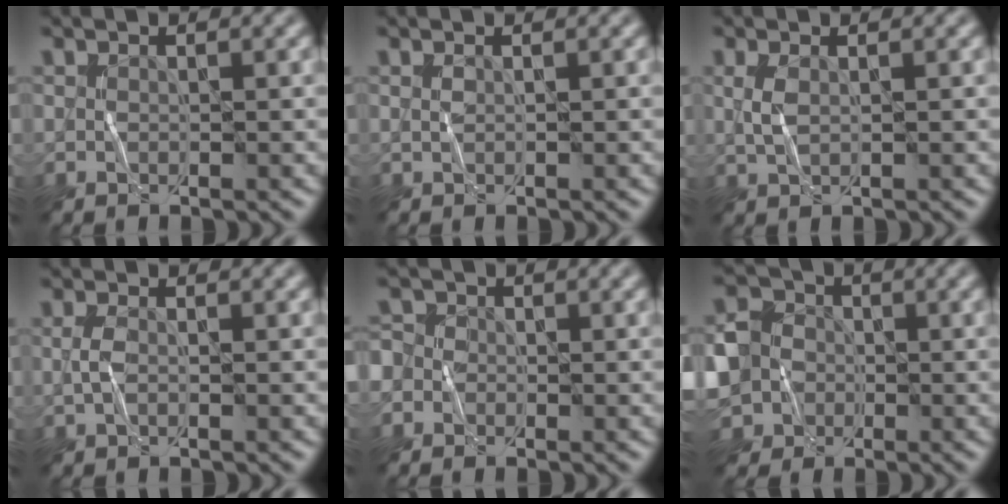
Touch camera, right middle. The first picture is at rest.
{"total": 0.5, "force": [0.2, 0.2, 0.4], "torque": [-0.013, 0.003, 0.003]}
{"total": 1.6, "force": [0.5, 0.7, 1.4], "torque": [-0.036, 0.000, 0.011]}
{"total": 1.4, "force": [0.0, 0.7, 1.2], "torque": [-0.033, 0.000, -0.003]}
{"total": 3.0, "force": [-1.2, 2.7, 0.7], "torque": [0.000, 0.010, -0.044]}
{"total": 10.3, "force": [-3.6, 9.0, 3.7], "torque": [-0.086, -0.019, -0.096]}